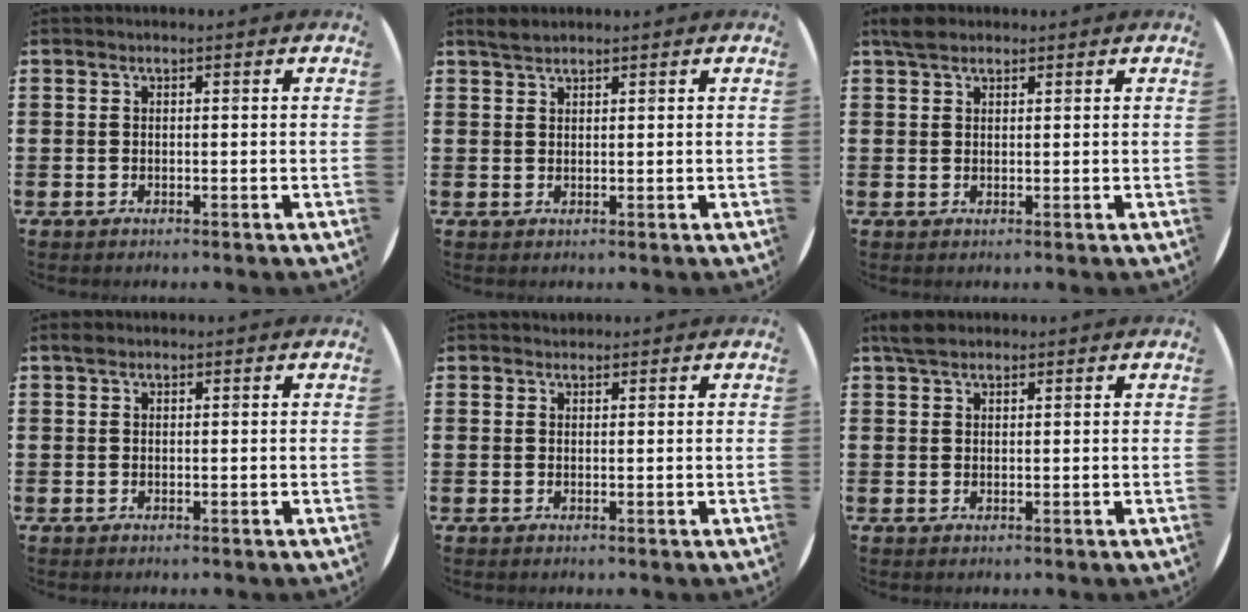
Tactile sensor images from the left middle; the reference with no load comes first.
{"total": 1.7, "force": [1.6, 0.3, 0.4], "torque": [-0.012, 0.002, 0.030]}
{"total": 2.4, "force": [2.0, 1.0, 0.8], "torque": [-0.012, 0.003, 0.036]}
{"total": 0.6, "force": [0.5, 0.4, 0.2], "torque": [0.002, -0.002, 0.008]}
{"total": 0.8, "force": [0.7, 0.2, -0.1], "torque": [0.000, 0.002, 0.015]}
{"total": 2.5, "force": [2.1, 1.0, 0.9], "torque": [-0.016, 0.003, 0.038]}